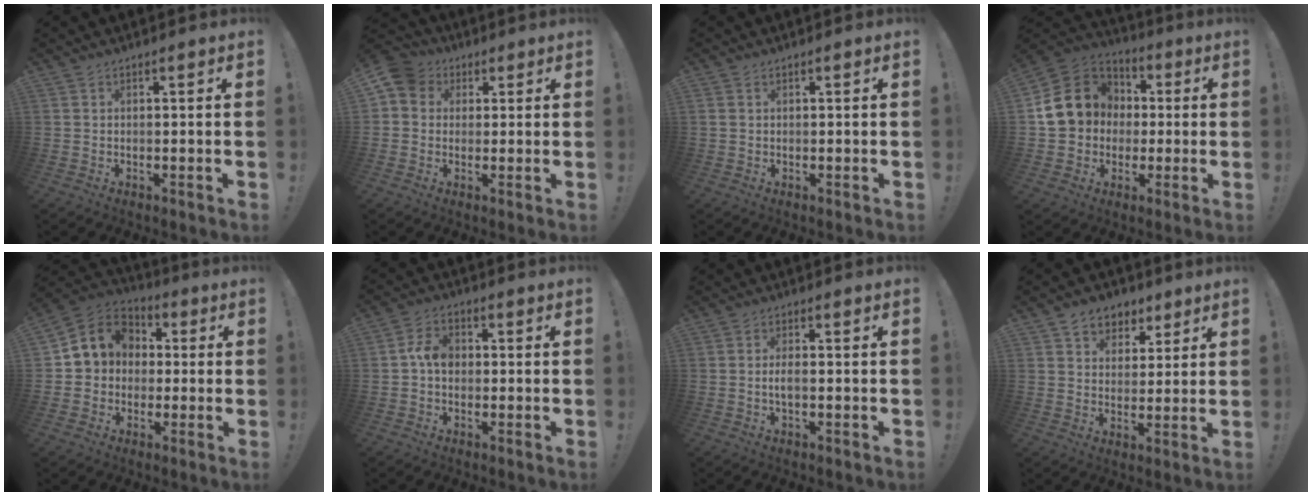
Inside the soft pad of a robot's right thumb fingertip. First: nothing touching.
{"total": 6.7, "force": [1.9, 6.0, 2.3], "torque": [-0.042, 0.005, 0.041]}
{"total": 1.0, "force": [0.4, 0.8, 0.4], "torque": [-0.011, 0.005, 0.008]}
{"total": 16.9, "force": [2.4, 14.7, 7.9], "torque": [-0.129, 0.013, 0.065]}
{"total": 9.5, "force": [1.0, 8.8, 3.5], "torque": [-0.054, 0.009, 0.028]}
{"total": 6.4, "force": [-0.1, 4.5, 4.6], "torque": [-0.081, 0.014, -0.001]}
{"total": 2.7, "force": [-0.6, 1.0, 2.4], "torque": [-0.058, 0.005, -0.013]}
{"total": 8.1, "force": [4.8, 6.1, 2.3], "torque": [-0.023, -0.029, 0.094]}